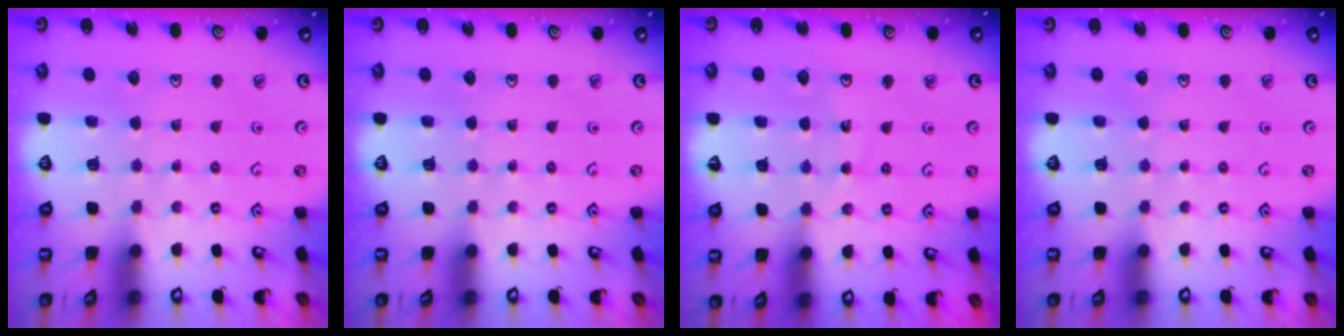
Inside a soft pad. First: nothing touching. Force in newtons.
{"total": 0.0}
{"total": 8.4, "press": 7.7, "slide": 3.2}
{"total": 0.0}